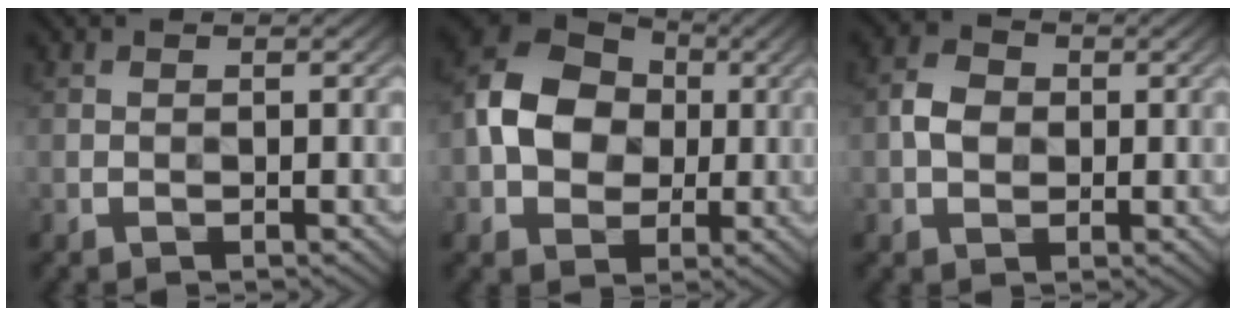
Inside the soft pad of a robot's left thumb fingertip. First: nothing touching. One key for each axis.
{"total": 10.5, "fx": 0.2, "fy": 8.2, "fz": 6.6, "tx": -0.147, "ty": 0.013, "tz": -0.010}
{"total": 3.4, "fx": -0.1, "fy": 2.7, "fz": 2.0, "tx": -0.046, "ty": 0.004, "tz": -0.009}